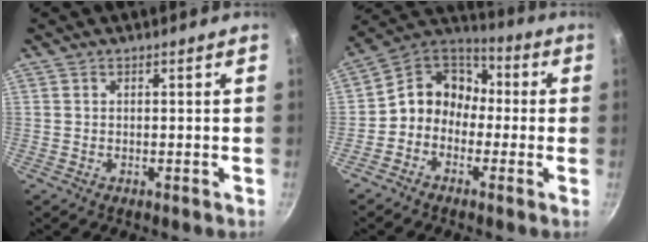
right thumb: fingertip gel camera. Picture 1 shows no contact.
{"total": 10.6, "force": [-1.4, 9.1, 5.3], "torque": [-0.051, 0.049, -0.054]}